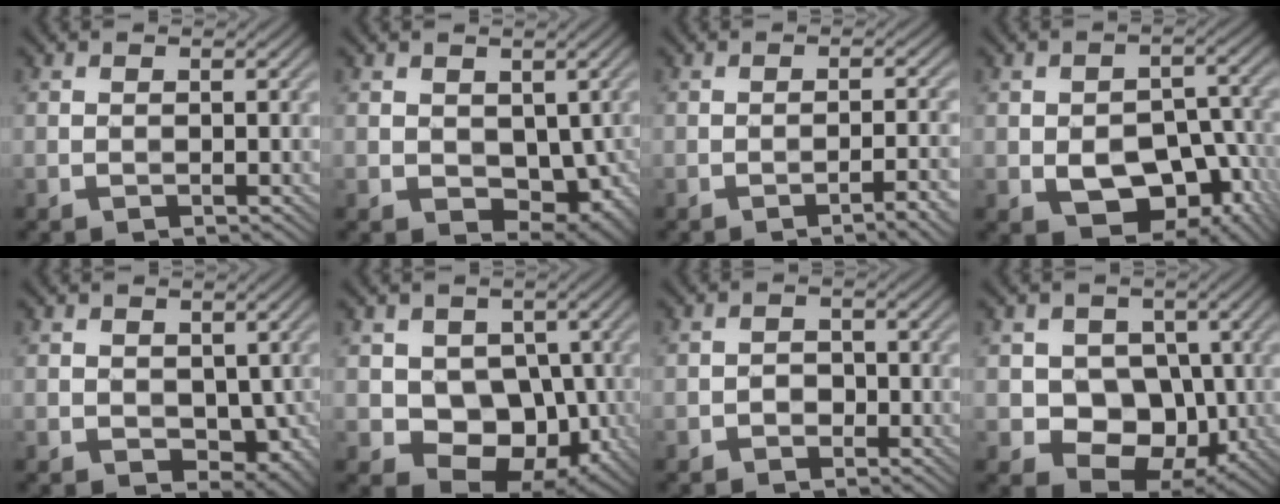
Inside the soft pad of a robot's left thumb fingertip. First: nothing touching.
{"total": 6.5, "force": [0.2, 4.5, 4.6], "torque": [-0.079, -0.025, 0.013]}
{"total": 3.6, "force": [-1.9, 0.3, 3.0], "torque": [-0.046, 0.012, -0.034]}
{"total": 10.8, "force": [-3.9, 6.9, 7.4], "torque": [-0.115, -0.016, -0.052]}
{"total": 4.8, "force": [0.0, 3.4, 3.4], "torque": [-0.059, -0.017, 0.003]}
{"total": 9.3, "force": [-0.2, 7.4, 5.6], "torque": [-0.076, -0.020, -0.016]}
{"total": 1.5, "force": [-0.7, 1.2, 0.6], "torque": [-0.006, 0.003, -0.016]}
{"total": 8.8, "force": [-0.2, 7.3, 5.0], "torque": [-0.071, -0.014, -0.023]}